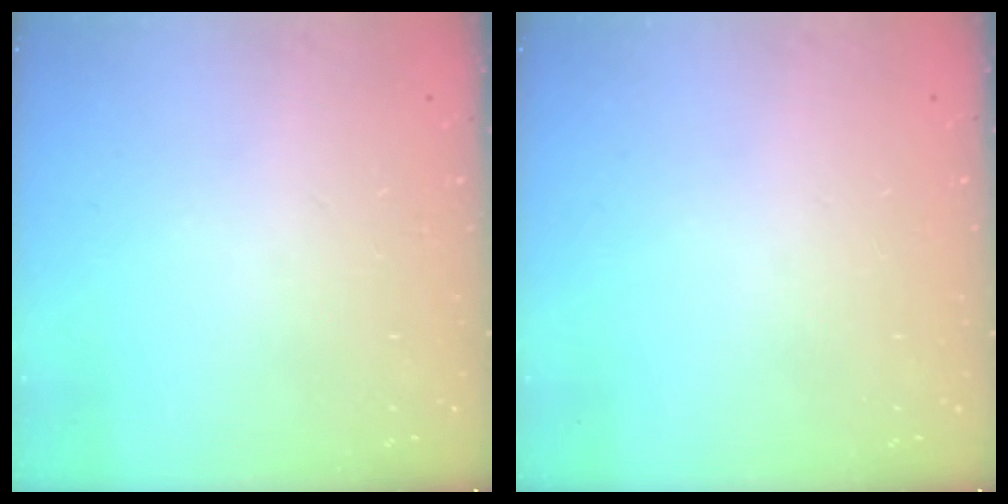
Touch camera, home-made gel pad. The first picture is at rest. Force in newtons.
{"total": 0.0}